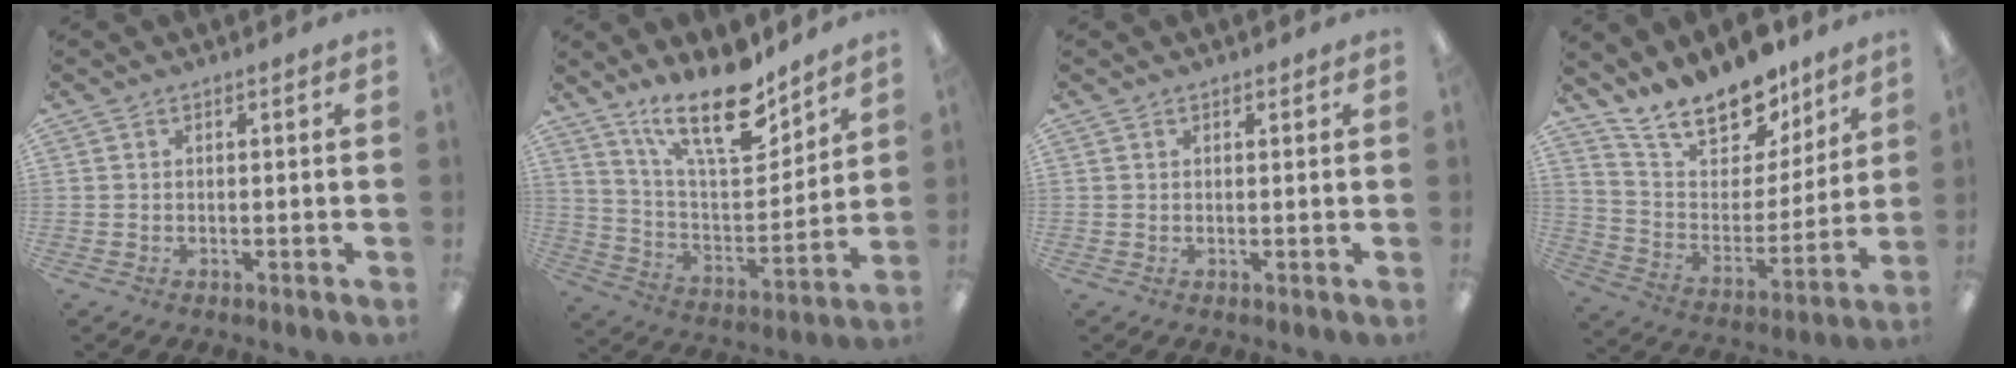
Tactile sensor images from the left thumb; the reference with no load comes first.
{"total": 19.5, "force": [13.5, 7.3, 12.1], "torque": [-0.198, -0.086, 0.231]}
{"total": 0.8, "force": [0.6, 0.5, 0.2], "torque": [0.005, -0.002, 0.009]}
{"total": 17.5, "force": [14.4, 7.5, 6.3], "torque": [-0.115, -0.108, 0.260]}